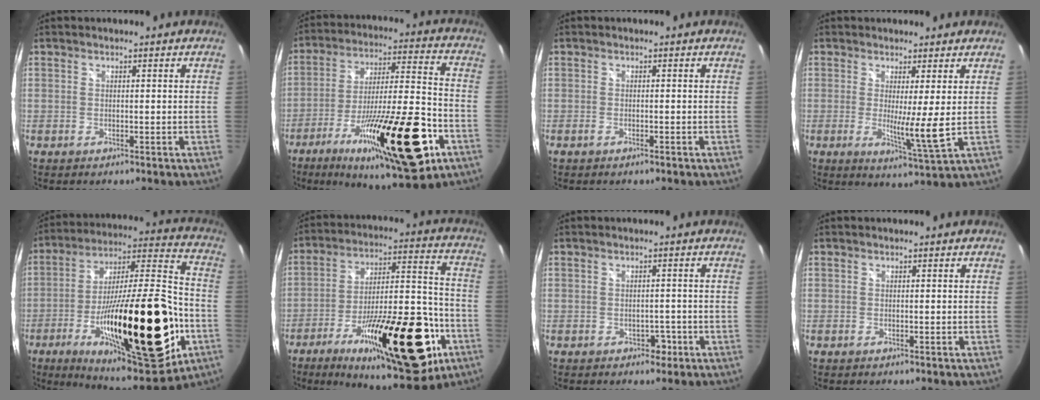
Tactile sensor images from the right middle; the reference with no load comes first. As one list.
[{"total": 27.6, "force": [-12.7, 6.2, 23.8], "torque": [-0.398, -0.044, -0.200]}, {"total": 1.0, "force": [-0.8, 0.2, 0.5], "torque": [-0.011, -0.001, -0.015]}, {"total": 6.3, "force": [0.9, -0.6, 6.3], "torque": [-0.099, -0.020, 0.011]}, {"total": 34.7, "force": [-12.0, 9.9, 31.0], "torque": [-0.502, -0.026, -0.188]}, {"total": 29.2, "force": [-13.8, 10.1, 23.7], "torque": [-0.366, -0.010, -0.208]}, {"total": 2.1, "force": [-1.1, 1.7, 0.8], "torque": [-0.012, 0.001, -0.011]}, {"total": 0.0}]